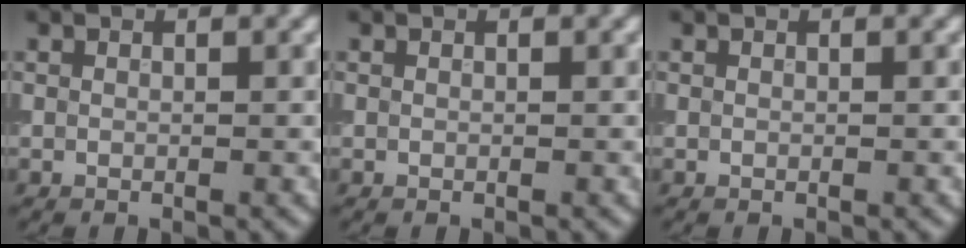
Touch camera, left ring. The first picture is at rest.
{"total": 0.0}
{"total": 0.0}